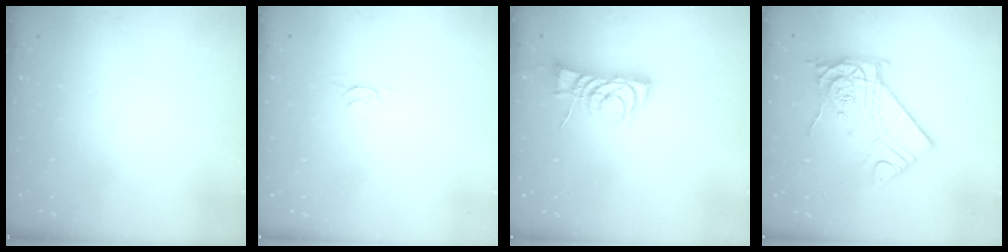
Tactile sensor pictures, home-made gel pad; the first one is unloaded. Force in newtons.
{"total": 2.4, "press": 2.3, "slide": 0.5}
{"total": 7.8, "press": 7.7, "slide": 0.6}
{"total": 16.8, "press": 16.8, "slide": 0.6}